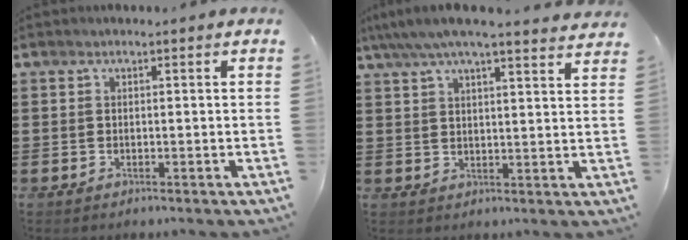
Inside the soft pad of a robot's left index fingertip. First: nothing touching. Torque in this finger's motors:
{"motor_torque": [2.14, 0.00, 0.50, 0.21]}